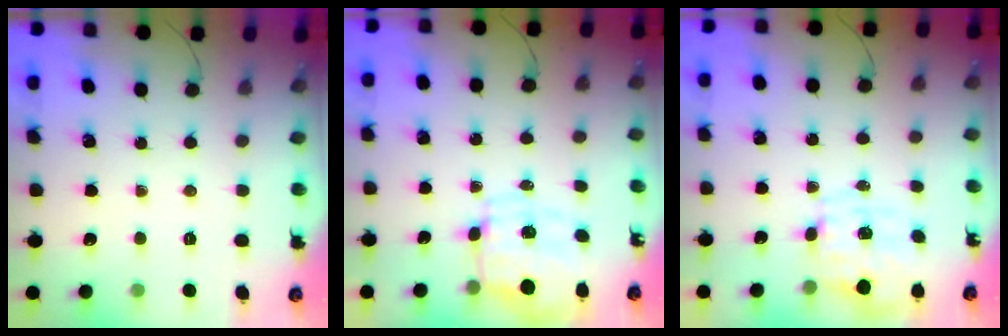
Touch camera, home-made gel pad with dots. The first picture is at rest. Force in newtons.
{"total": 3.9, "press": 3.5, "slide": 1.6}
{"total": 1.0, "press": 0.9, "slide": 0.5}